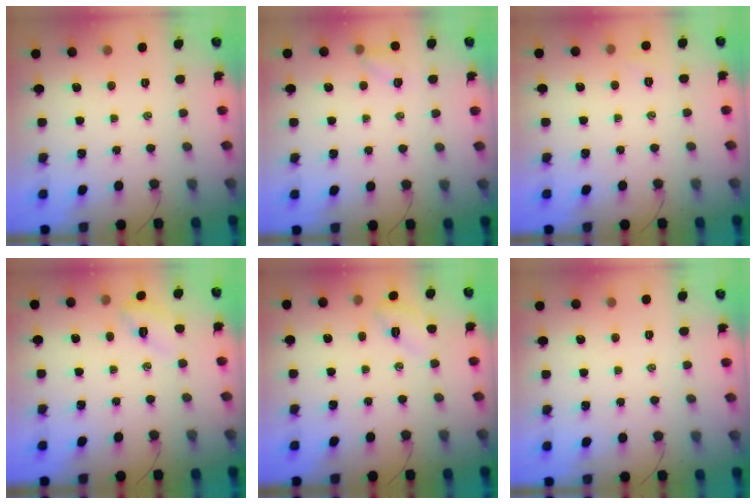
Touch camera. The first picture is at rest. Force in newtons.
{"total": 4.2, "press": 4.0, "slide": 1.1}
{"total": 3.8, "press": 3.7, "slide": 1.1}
{"total": 4.0, "press": 3.9, "slide": 1.0}
{"total": 3.7, "press": 3.6, "slide": 0.9}
{"total": 0.0}